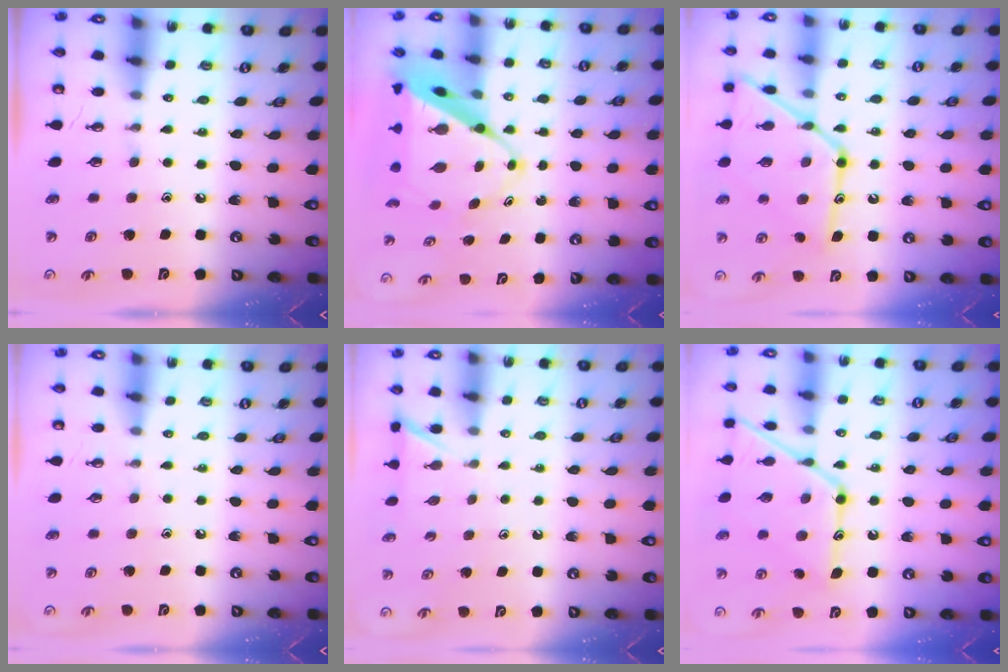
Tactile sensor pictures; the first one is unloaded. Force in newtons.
{"total": 11.7, "press": 11.6, "slide": 0.9}
{"total": 18.5, "press": 18.4, "slide": 1.7}
{"total": 0.0}
{"total": 2.7, "press": 2.7, "slide": 0.3}
{"total": 16.5, "press": 16.4, "slide": 1.4}